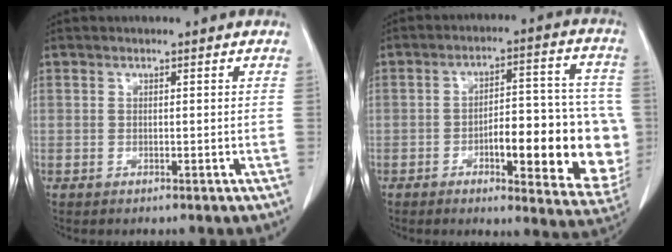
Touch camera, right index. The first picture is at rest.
{"total": 17.2, "force": [-3.9, 4.9, 16.0], "torque": [-0.164, 0.026, -0.039]}